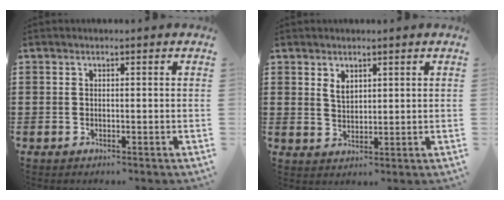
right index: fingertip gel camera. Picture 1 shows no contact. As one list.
[{"total": 2.2, "force": [1.4, 1.3, 1.1], "torque": [-0.026, 0.003, 0.026]}]